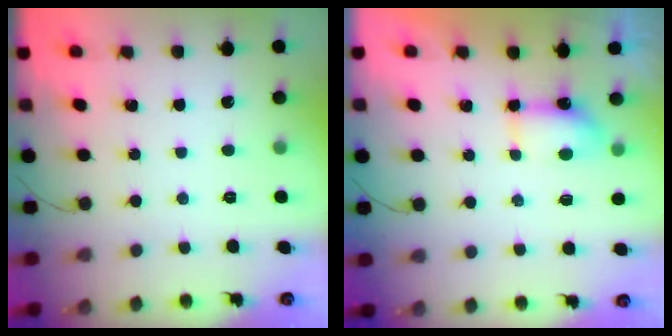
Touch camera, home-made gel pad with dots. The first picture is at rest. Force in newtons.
{"total": 4.7, "press": 4.7, "slide": 0.8}